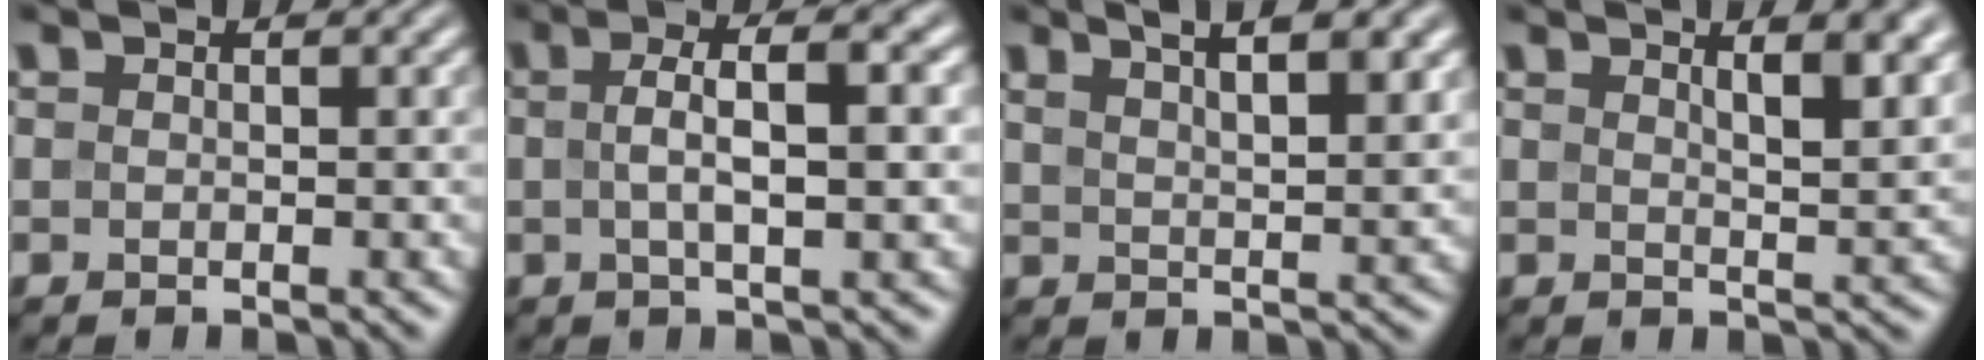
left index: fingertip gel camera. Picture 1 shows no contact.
{"total": 4.9, "force": [0.6, 1.2, 4.7], "torque": [-0.081, 0.011, 0.007]}
{"total": 5.9, "force": [3.8, 1.6, 4.3], "torque": [-0.046, 0.019, 0.045]}
{"total": 5.8, "force": [3.0, 1.8, 4.6], "torque": [-0.037, 0.018, 0.027]}